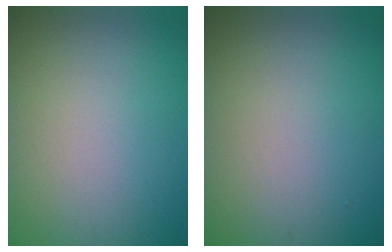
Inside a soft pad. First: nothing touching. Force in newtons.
{"total": 0.0}